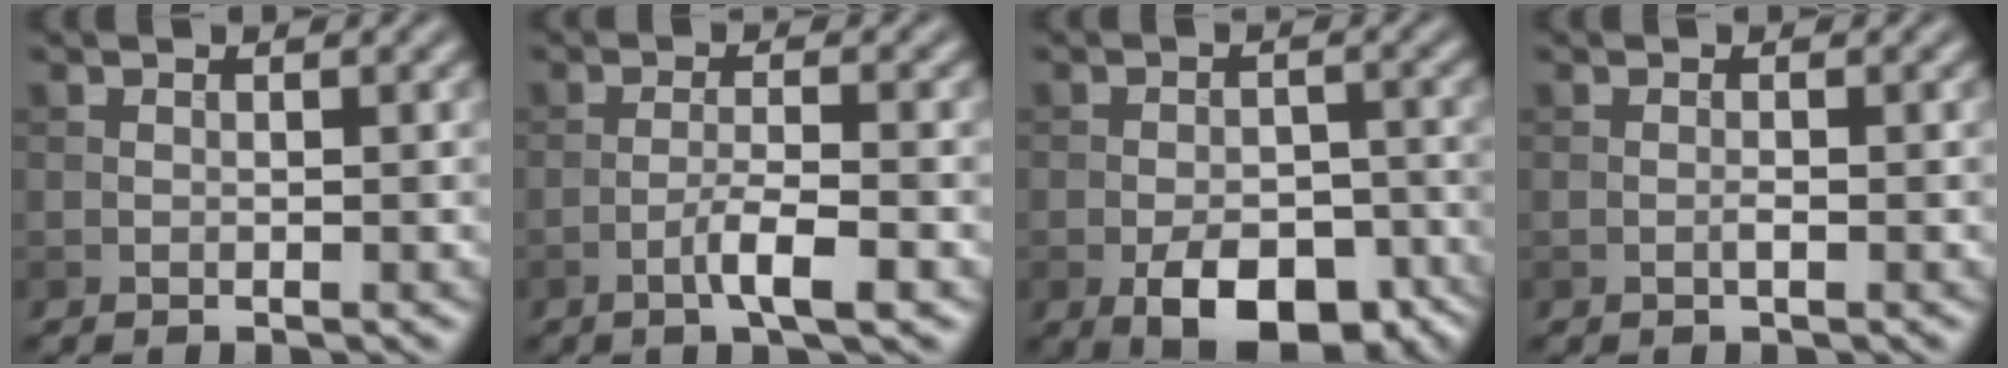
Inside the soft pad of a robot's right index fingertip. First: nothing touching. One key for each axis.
{"total": 3.4, "fx": -1.7, "fy": 0.5, "fz": 3.0, "tx": -0.056, "ty": 0.007, "tz": -0.035}
{"total": 8.4, "fx": -4.4, "fy": 4.3, "fz": 5.8, "tx": -0.087, "ty": -0.010, "tz": -0.062}
{"total": 0.6, "fx": -0.2, "fy": 0.1, "fz": 0.5, "tx": -0.012, "ty": 0.000, "tz": -0.006}